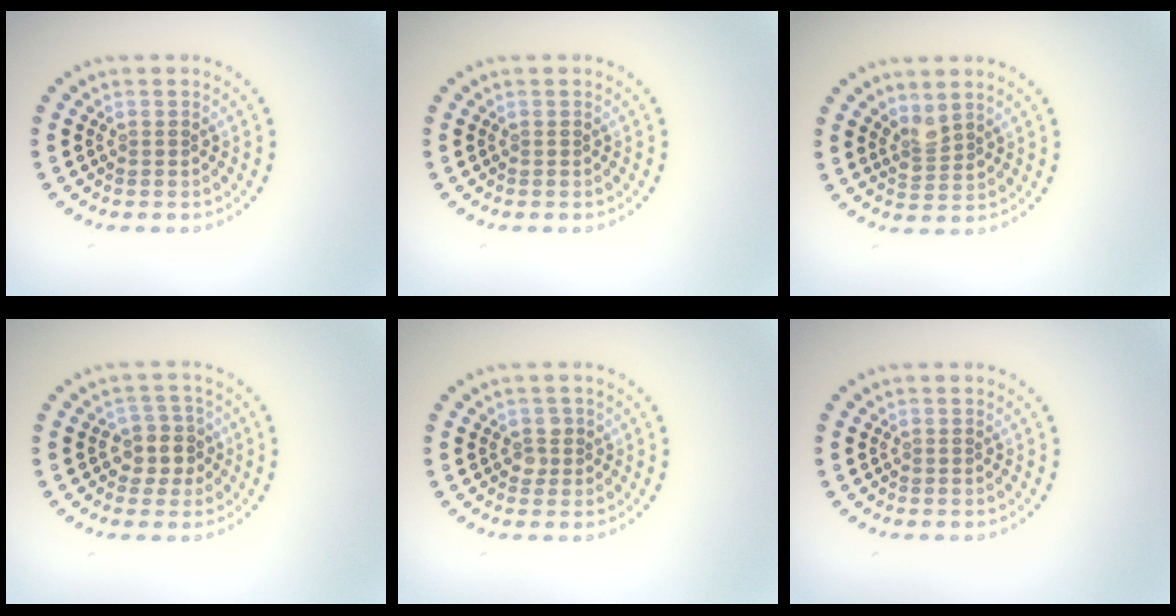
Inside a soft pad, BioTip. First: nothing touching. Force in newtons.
{"total": 0.0}
{"total": 1.8, "press": 1.5, "slide": 1.1}
{"total": 2.8, "press": 2.4, "slide": 1.4}
{"total": 1.2, "press": 1.1, "slide": 0.4}
{"total": 0.0}